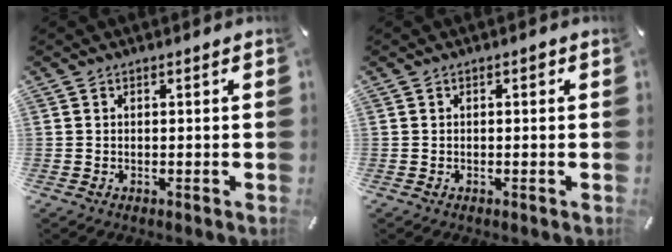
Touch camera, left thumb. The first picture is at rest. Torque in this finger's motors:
{"motor_torque": [0.12, 0.26, 0.07, -0.14, 0.00]}